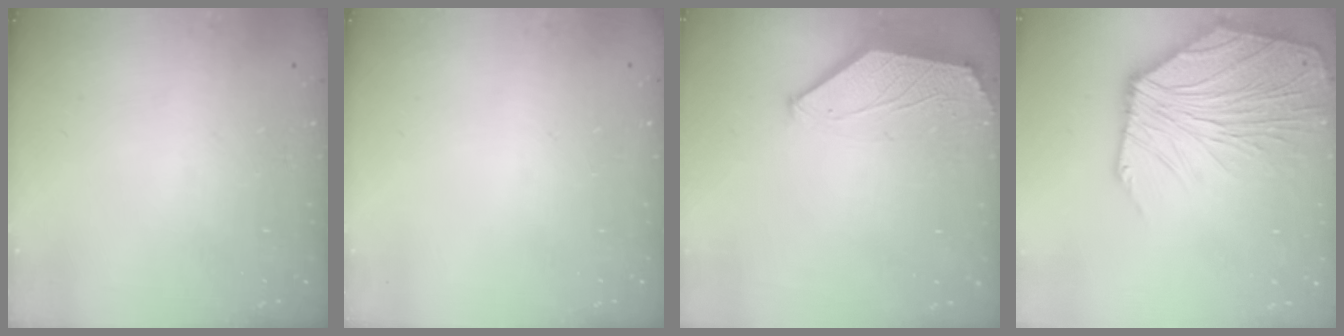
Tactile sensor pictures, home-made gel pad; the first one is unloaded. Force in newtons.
{"total": 0.0}
{"total": 1.6, "press": 1.6, "slide": 0.3}
{"total": 10.9, "press": 10.6, "slide": 2.2}